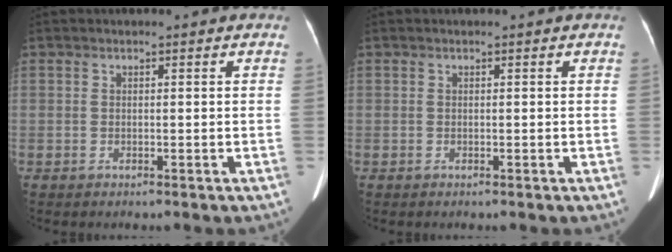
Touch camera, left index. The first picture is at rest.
{"total": 0.0}